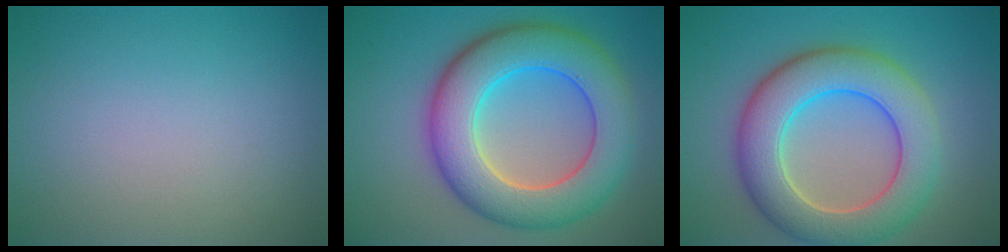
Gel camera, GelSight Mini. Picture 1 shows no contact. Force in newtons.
{"total": 10.4, "press": 10.3, "slide": 0.6}
{"total": 8.8, "press": 8.8, "slide": 0.2}